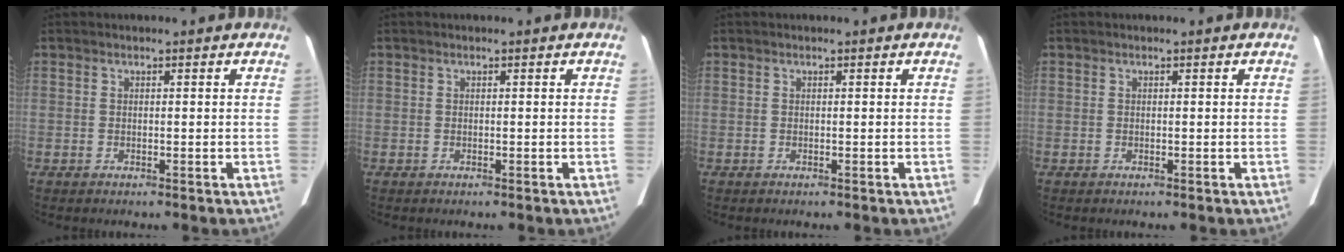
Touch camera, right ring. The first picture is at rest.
{"total": 0.0}
{"total": 0.0}
{"total": 0.0}